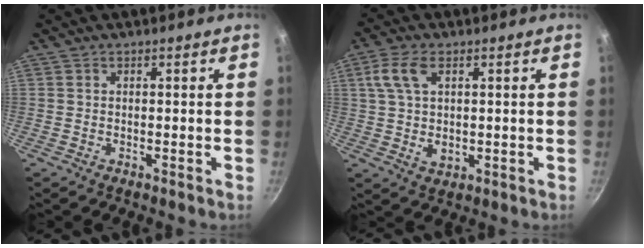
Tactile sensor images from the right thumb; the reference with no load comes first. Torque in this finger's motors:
{"motor_torque": [-0.05, 0.16, 0.04, -0.04, 0.07]}